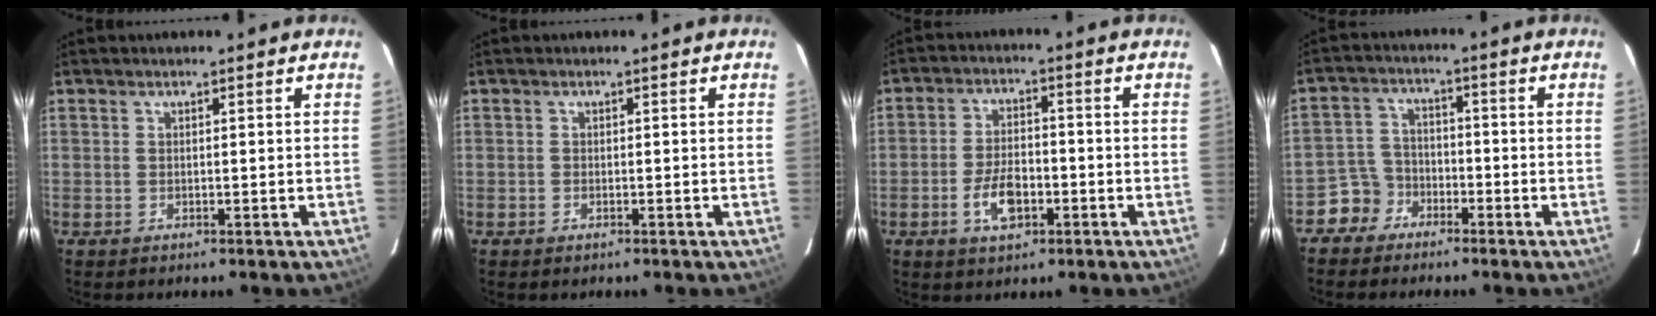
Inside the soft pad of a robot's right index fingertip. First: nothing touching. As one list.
[{"total": 0.6, "force": [-0.4, 0.3, 0.3], "torque": [-0.005, 0.000, -0.009]}, {"total": 7.5, "force": [-2.9, 4.0, 5.6], "torque": [-0.117, 0.003, -0.049]}, {"total": 5.4, "force": [-3.7, 3.9, 0.0], "torque": [-0.007, 0.027, -0.075]}]